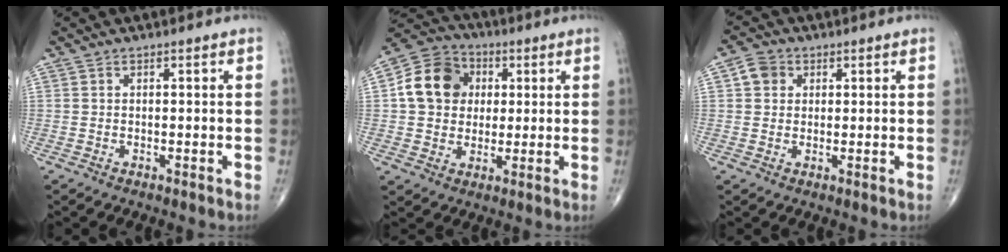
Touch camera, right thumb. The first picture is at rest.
{"total": 12.2, "force": [2.1, 10.2, 6.4], "torque": [-0.094, 0.010, 0.025]}
{"total": 3.9, "force": [1.1, 3.3, 1.6], "torque": [-0.015, 0.004, 0.016]}